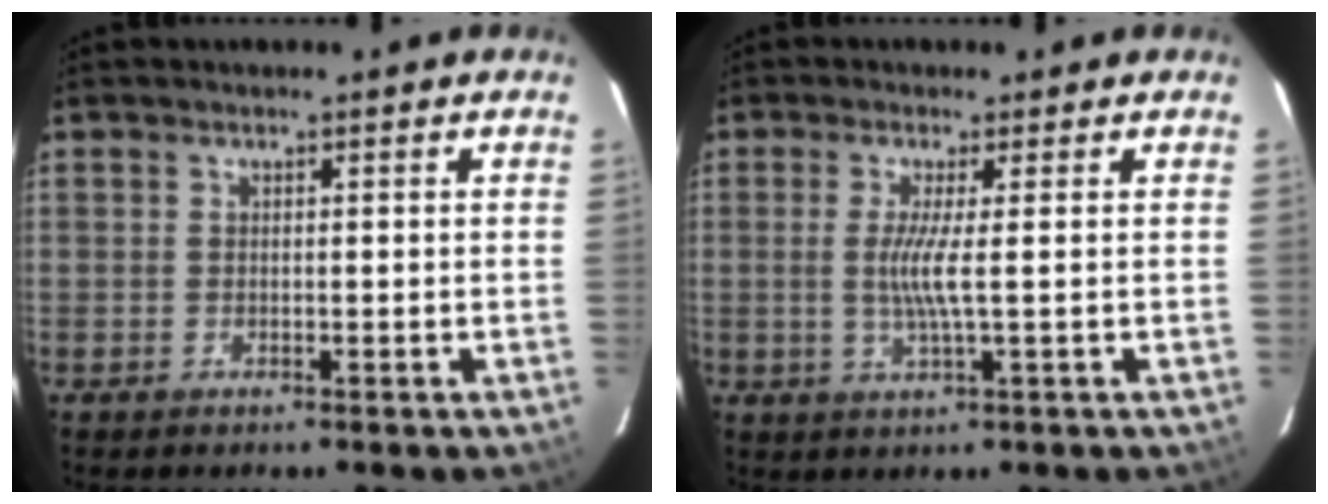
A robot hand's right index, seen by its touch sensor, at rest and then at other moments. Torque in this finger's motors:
{"motor_torque": [0.65, -0.08, 0.47, 0.12]}